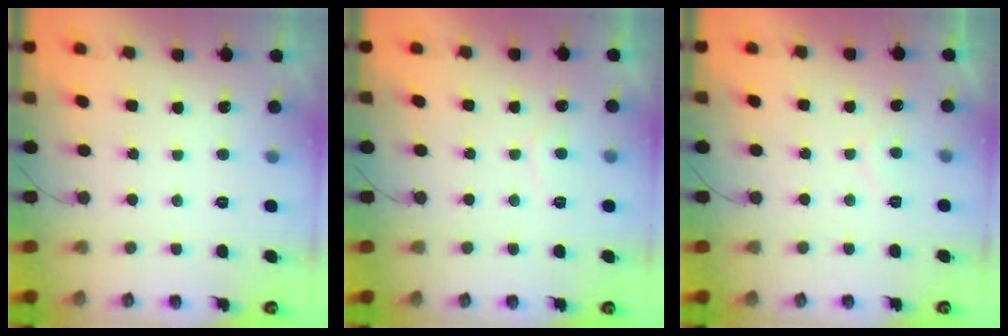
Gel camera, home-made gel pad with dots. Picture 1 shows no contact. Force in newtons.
{"total": 2.3, "press": 2.2, "slide": 0.6}
{"total": 2.8, "press": 2.7, "slide": 0.8}